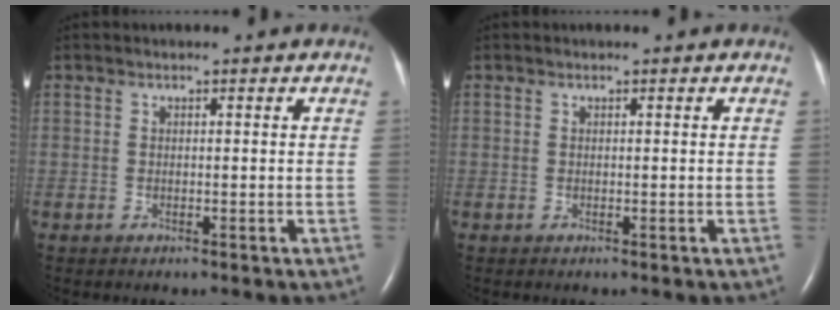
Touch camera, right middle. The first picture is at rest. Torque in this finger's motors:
{"motor_torque": [0.01, -0.02, 0.00, 0.00]}